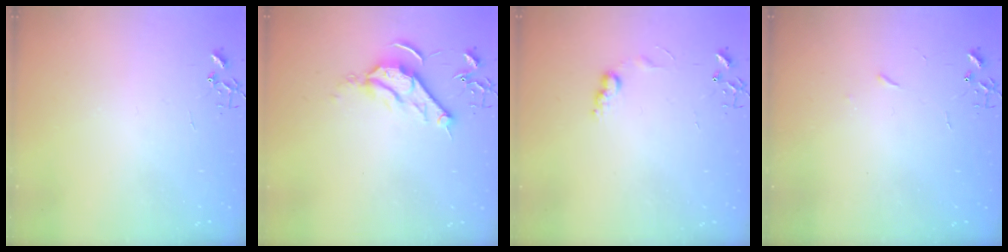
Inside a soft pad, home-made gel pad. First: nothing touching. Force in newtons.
{"total": 9.8, "press": 9.7, "slide": 1.3}
{"total": 6.6, "press": 6.6, "slide": 0.3}
{"total": 2.5, "press": 2.5, "slide": 0.4}